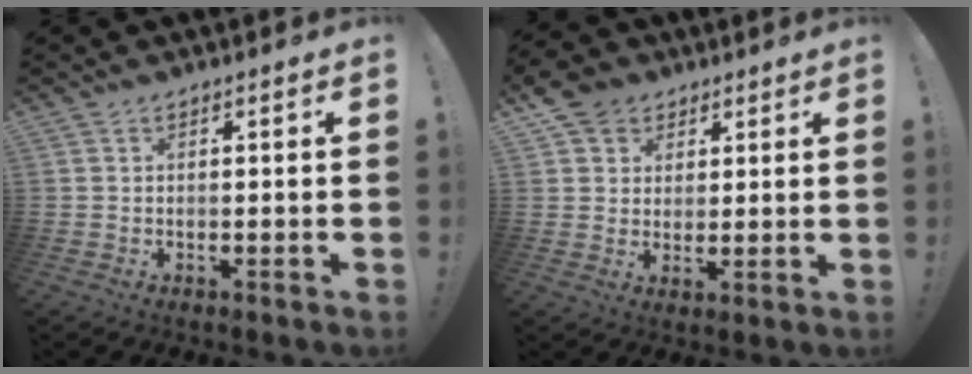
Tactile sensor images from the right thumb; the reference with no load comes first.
{"total": 8.2, "force": [4.7, 6.5, 2.1], "torque": [-0.033, -0.025, 0.094]}